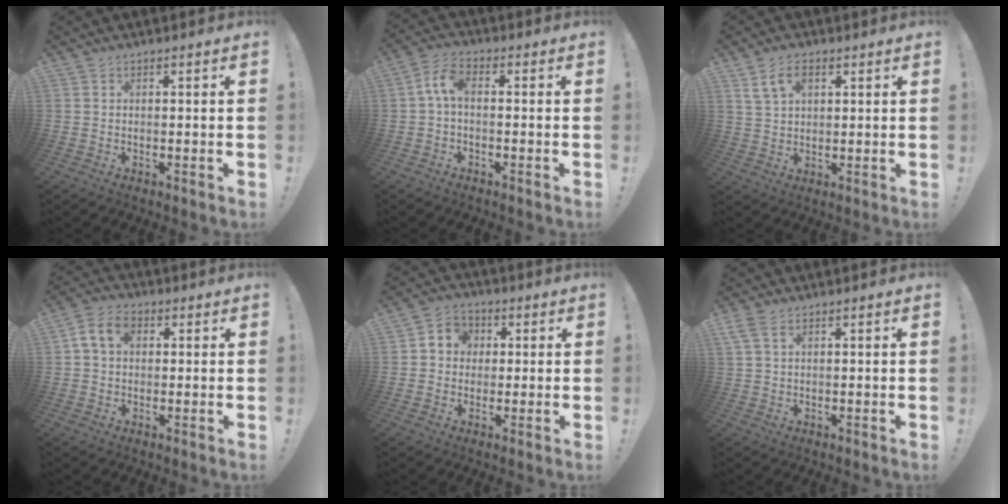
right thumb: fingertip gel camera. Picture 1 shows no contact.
{"total": 6.0, "force": [0.0, 2.7, 5.3], "torque": [-0.115, 0.004, 0.002]}
{"total": 7.4, "force": [3.4, 4.3, 4.9], "torque": [-0.091, 0.000, 0.068]}
{"total": 7.5, "force": [1.8, 5.2, 5.0], "torque": [-0.095, 0.011, 0.035]}
{"total": 6.1, "force": [0.4, 5.8, 2.0], "torque": [-0.035, 0.013, 0.010]}
{"total": 3.9, "force": [2.0, 1.8, 2.7], "torque": [-0.058, 0.000, 0.042]}